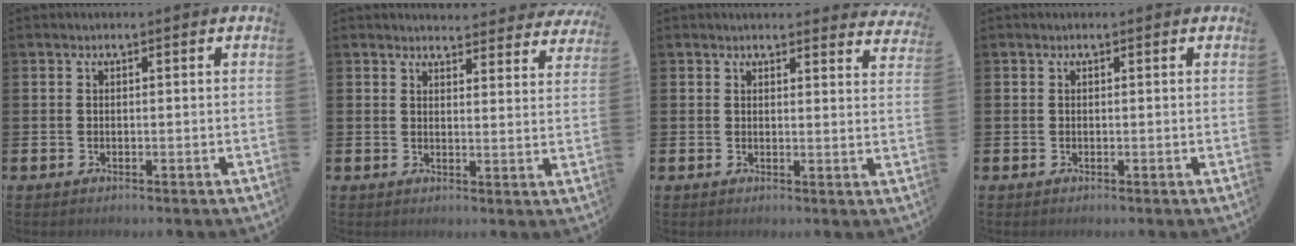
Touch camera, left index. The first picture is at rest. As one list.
[{"total": 3.8, "force": [3.8, 0.6, 0.0], "torque": [-0.001, -0.028, 0.066]}, {"total": 2.7, "force": [2.7, 0.3, 0.0], "torque": [0.003, -0.015, 0.048]}, {"total": 0.0}]